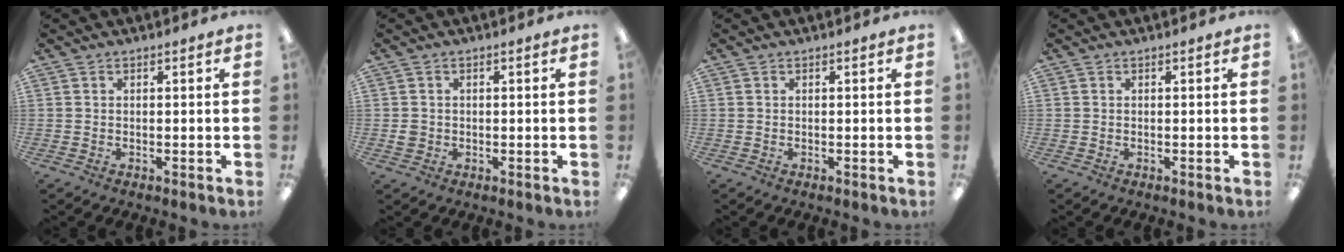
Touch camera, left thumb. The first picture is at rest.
{"total": 2.1, "force": [-0.1, 2.0, 0.7], "torque": [-0.004, 0.002, -0.006]}
{"total": 0.0}
{"total": 0.0}